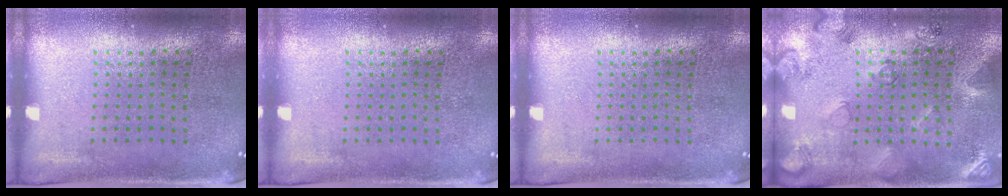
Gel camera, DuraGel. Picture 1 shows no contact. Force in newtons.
{"total": 0.0}
{"total": 0.0}
{"total": 2.1, "press": 1.9, "slide": 1.0}